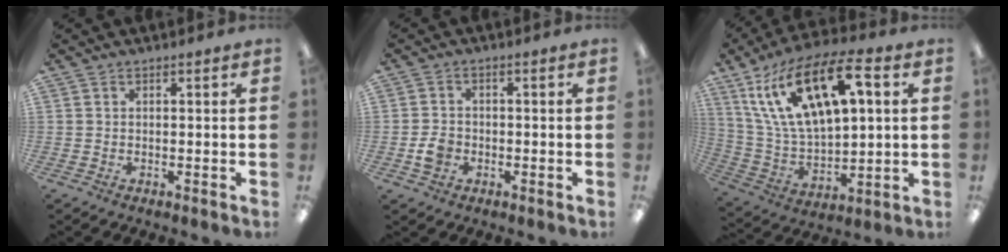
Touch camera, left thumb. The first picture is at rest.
{"total": 3.9, "force": [-1.1, 3.1, 2.1], "torque": [-0.041, 0.005, -0.020]}
{"total": 21.3, "force": [10.2, 10.0, 15.8], "torque": [-0.323, -0.029, 0.175]}